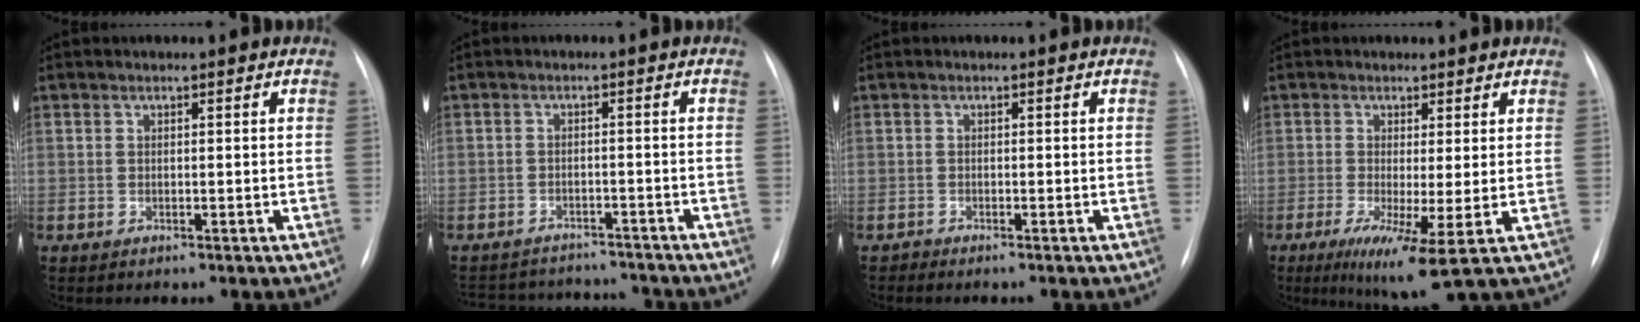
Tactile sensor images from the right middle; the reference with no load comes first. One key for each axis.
{"total": 12.5, "fx": -11.4, "fy": 4.5, "fz": 2.5, "tx": -0.052, "ty": 0.017, "tz": -0.144}
{"total": 0.6, "fx": -0.6, "fy": -0.2, "fz": -0.1, "tx": 0.001, "ty": -0.004, "tz": -0.010}
{"total": 7.8, "fx": -2.4, "fy": 0.0, "fz": 7.4, "tx": -0.130, "ty": -0.030, "tz": -0.038}